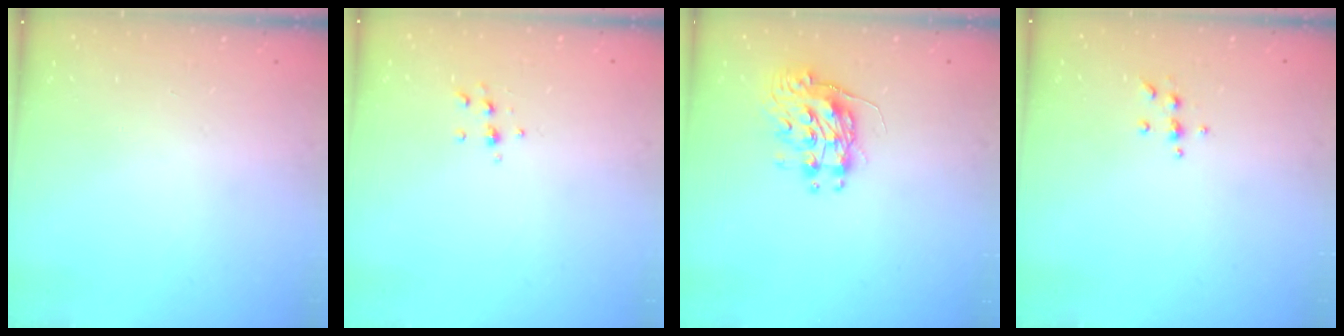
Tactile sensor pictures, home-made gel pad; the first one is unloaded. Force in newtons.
{"total": 5.8, "press": 5.8, "slide": 0.6}
{"total": 9.6, "press": 9.6, "slide": 0.4}
{"total": 5.7, "press": 5.7, "slide": 0.5}